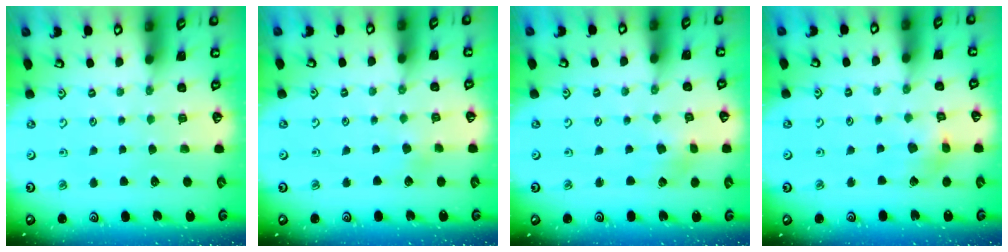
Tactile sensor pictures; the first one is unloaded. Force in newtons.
{"total": 2.5, "press": 2.5, "slide": 0.2}
{"total": 2.3, "press": 2.3, "slide": 0.5}
{"total": 5.6, "press": 5.6, "slide": 0.6}